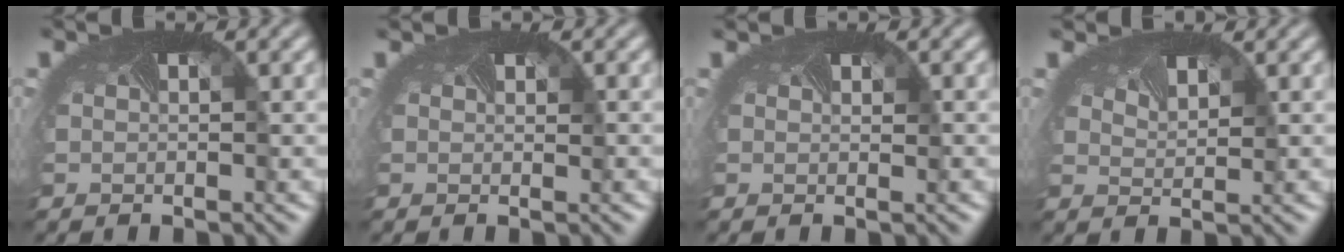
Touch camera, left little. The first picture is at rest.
{"total": 0.0}
{"total": 0.5, "force": [0.5, 0.1, 0.2], "torque": [-0.004, 0.000, 0.002]}
{"total": 1.7, "force": [1.7, 0.5, 0.1], "torque": [-0.012, -0.005, 0.022]}